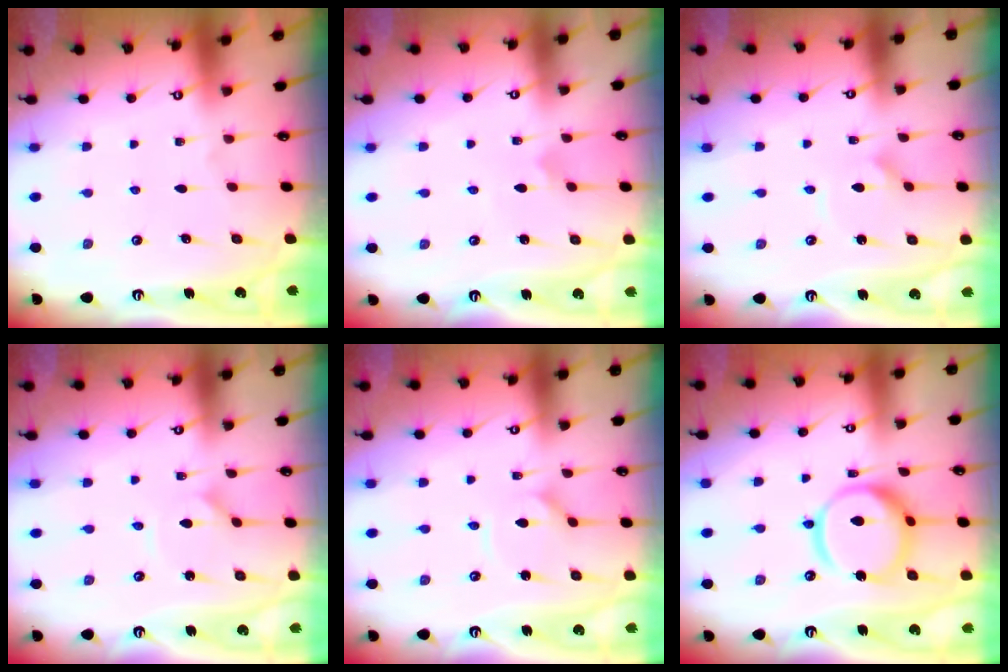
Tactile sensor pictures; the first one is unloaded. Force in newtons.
{"total": 2.2, "press": 2.2, "slide": 0.1}
{"total": 2.9, "press": 2.9, "slide": 0.2}
{"total": 0.9, "press": 0.9, "slide": 0.0}
{"total": 1.8, "press": 1.8, "slide": 0.3}
{"total": 13.4, "press": 13.3, "slide": 1.4}